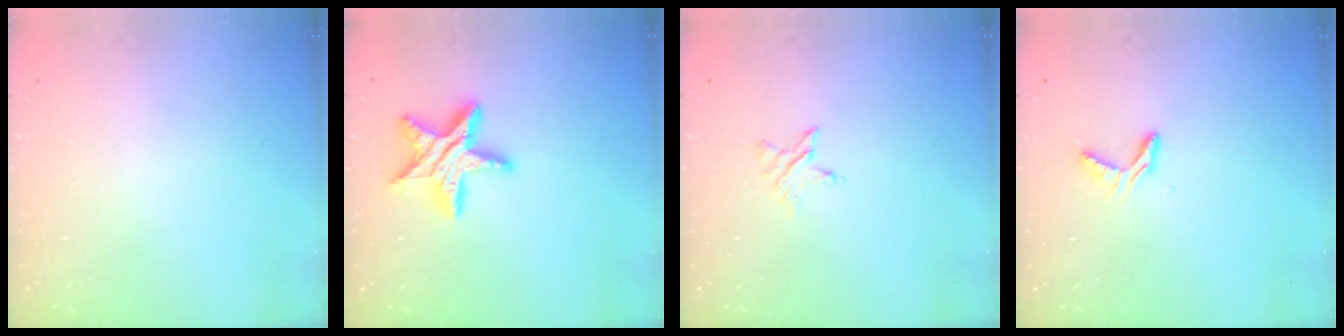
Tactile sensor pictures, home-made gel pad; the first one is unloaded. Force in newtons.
{"total": 14.8, "press": 14.7, "slide": 1.3}
{"total": 3.5, "press": 3.5, "slide": 0.4}
{"total": 4.7, "press": 4.7, "slide": 0.3}